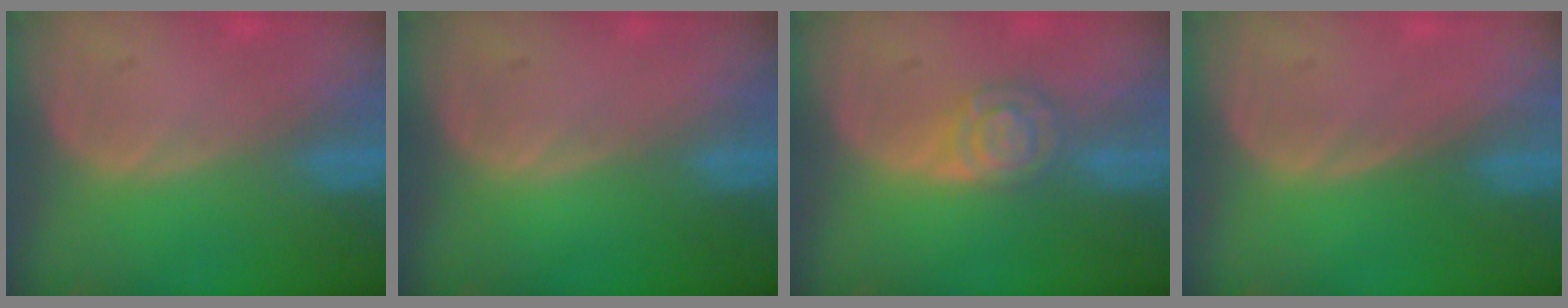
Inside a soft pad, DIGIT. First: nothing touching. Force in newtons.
{"total": 0.0}
{"total": 5.3, "press": 4.6, "slide": 2.5}
{"total": 0.0}